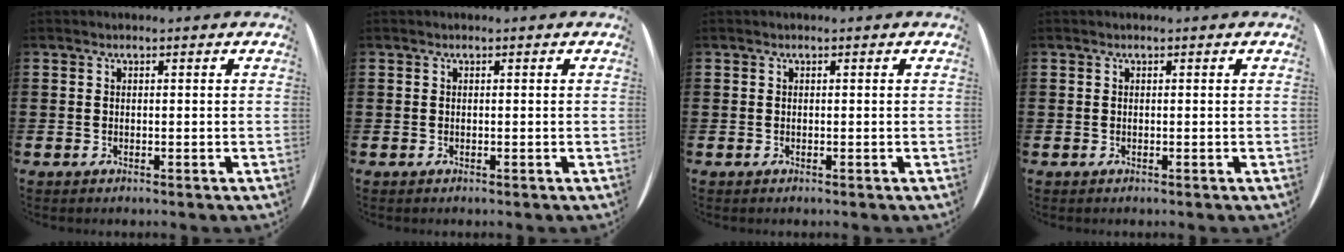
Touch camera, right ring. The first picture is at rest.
{"total": 0.0}
{"total": 0.0}
{"total": 0.0}